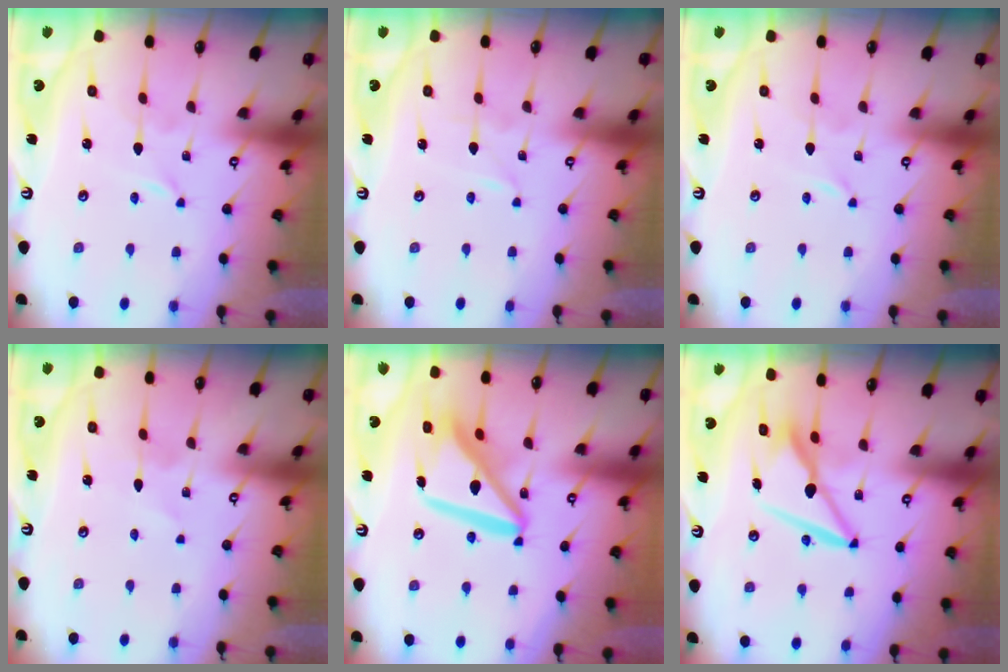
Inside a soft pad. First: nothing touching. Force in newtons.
{"total": 0.6, "press": 0.6, "slide": 0.0}
{"total": 0.0}
{"total": 1.2, "press": 1.1, "slide": 0.1}
{"total": 15.1, "press": 15.0, "slide": 1.8}
{"total": 8.7, "press": 8.6, "slide": 1.5}